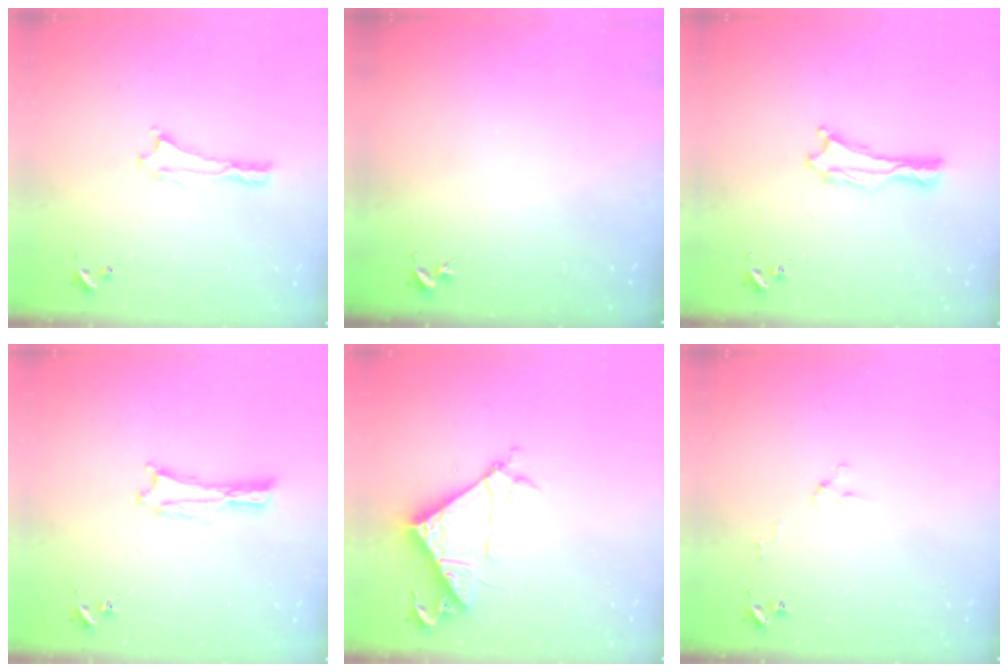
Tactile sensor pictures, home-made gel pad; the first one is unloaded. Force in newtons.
{"total": 0.0}
{"total": 0.0}
{"total": 0.0}
{"total": 8.4, "press": 8.3, "slide": 0.7}
{"total": 2.0, "press": 2.0, "slide": 0.1}